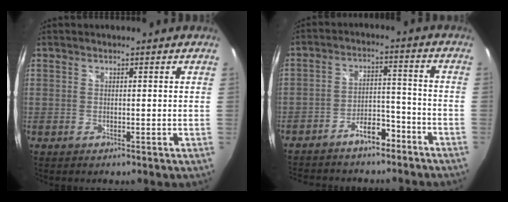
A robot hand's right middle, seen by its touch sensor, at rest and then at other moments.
{"total": 11.0, "force": [-8.9, 4.4, 4.6], "torque": [-0.096, 0.036, -0.127]}